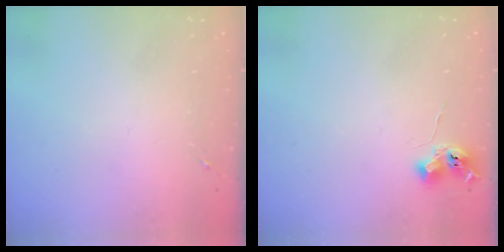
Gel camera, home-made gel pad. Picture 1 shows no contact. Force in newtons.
{"total": 6.2, "press": 6.1, "slide": 0.8}